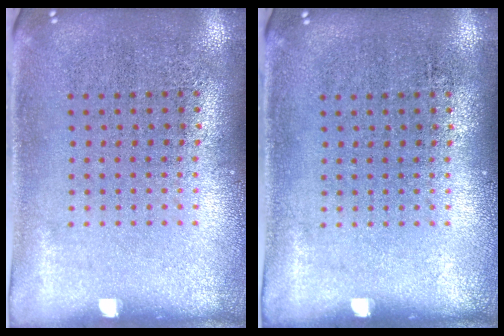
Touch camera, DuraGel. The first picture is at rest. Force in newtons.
{"total": 0.0}